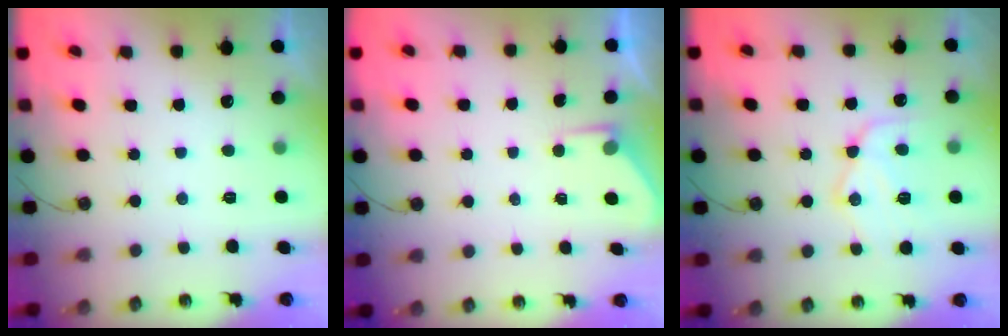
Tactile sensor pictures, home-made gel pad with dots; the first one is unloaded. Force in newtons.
{"total": 3.1, "press": 3.1, "slide": 0.4}
{"total": 13.8, "press": 13.7, "slide": 1.2}